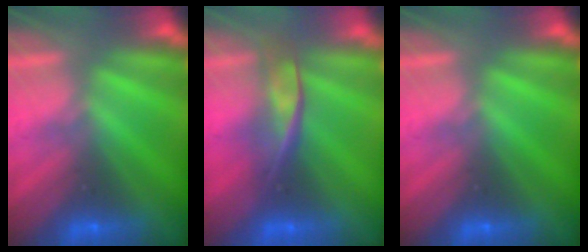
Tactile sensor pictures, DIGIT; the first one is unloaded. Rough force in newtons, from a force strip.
{"total": 2.4}
{"total": 0.0}